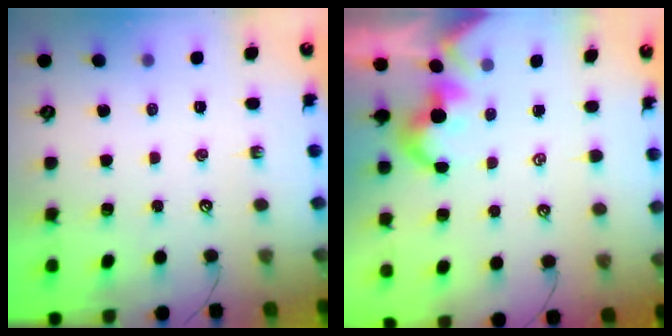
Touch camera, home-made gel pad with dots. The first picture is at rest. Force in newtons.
{"total": 1.6, "press": 1.6, "slide": 0.2}